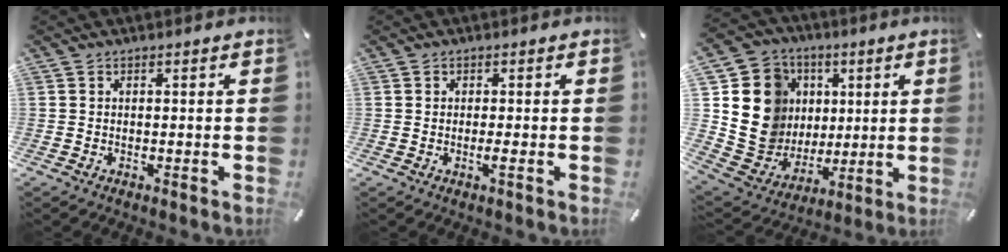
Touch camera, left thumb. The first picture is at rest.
{"total": 1.1, "force": [-0.3, 0.4, 1.0], "torque": [-0.019, -0.001, -0.007]}
{"total": 16.6, "force": [2.7, 15.7, 4.5], "torque": [-0.073, -0.013, 0.073]}